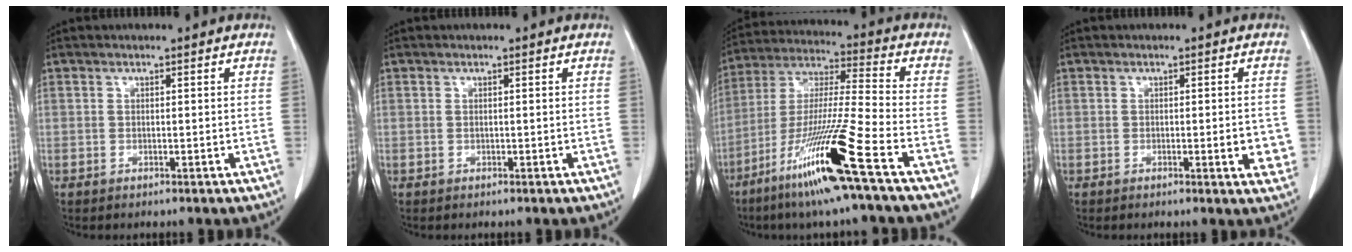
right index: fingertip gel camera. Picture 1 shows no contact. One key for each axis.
{"total": 0.0}
{"total": 17.1, "fx": -9.3, "fy": -1.6, "fz": 14.2, "tx": -0.302, "ty": -0.045, "tz": -0.178}
{"total": 3.7, "fx": -0.6, "fy": 0.8, "fz": 3.5, "tx": -0.038, "ty": -0.004, "tz": -0.009}